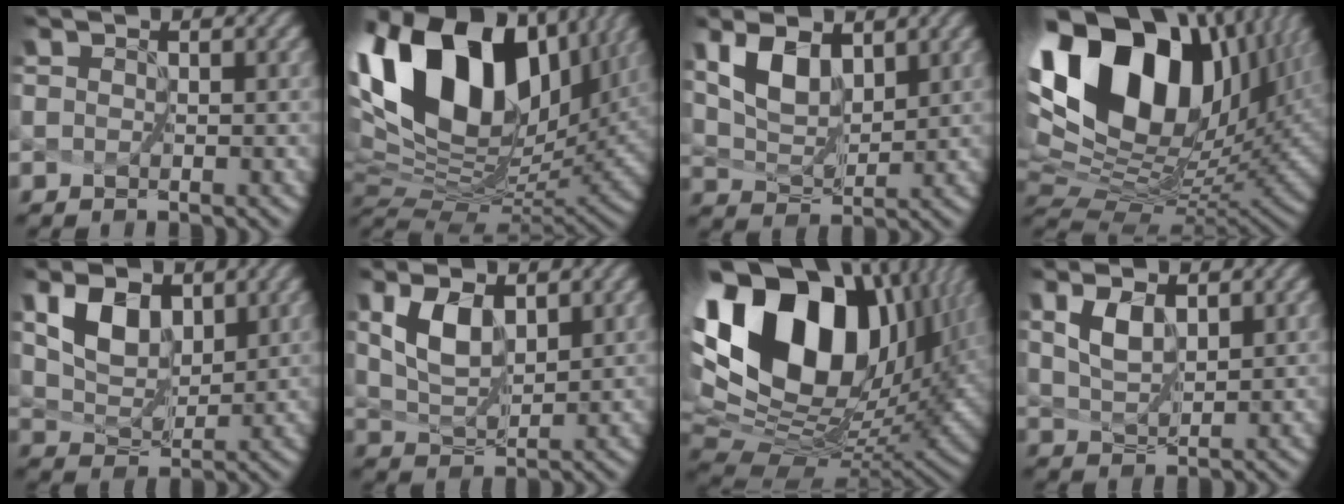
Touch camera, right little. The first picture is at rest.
{"total": 17.4, "force": [7.1, 9.6, 12.7], "torque": [-0.263, 0.027, 0.137]}
{"total": 2.9, "force": [2.0, 1.1, 1.8], "torque": [-0.043, -0.011, 0.045]}
{"total": 17.3, "force": [6.9, 9.7, 12.5], "torque": [-0.240, 0.045, 0.126]}
{"total": 3.3, "force": [2.0, 1.7, 1.9], "torque": [-0.046, -0.012, 0.041]}
{"total": 2.6, "force": [1.4, 0.9, 2.0], "torque": [-0.047, -0.008, 0.040]}
{"total": 17.7, "force": [5.7, 10.5, 13.0], "torque": [-0.252, 0.028, 0.104]}
{"total": 1.5, "force": [1.1, 0.2, 1.0], "torque": [-0.027, -0.006, 0.036]}